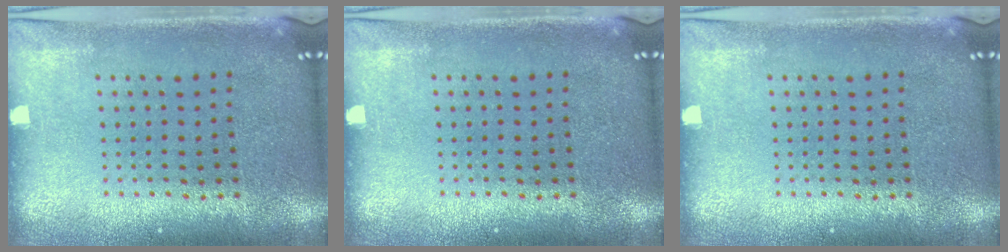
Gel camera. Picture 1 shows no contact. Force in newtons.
{"total": 0.0}
{"total": 0.0}